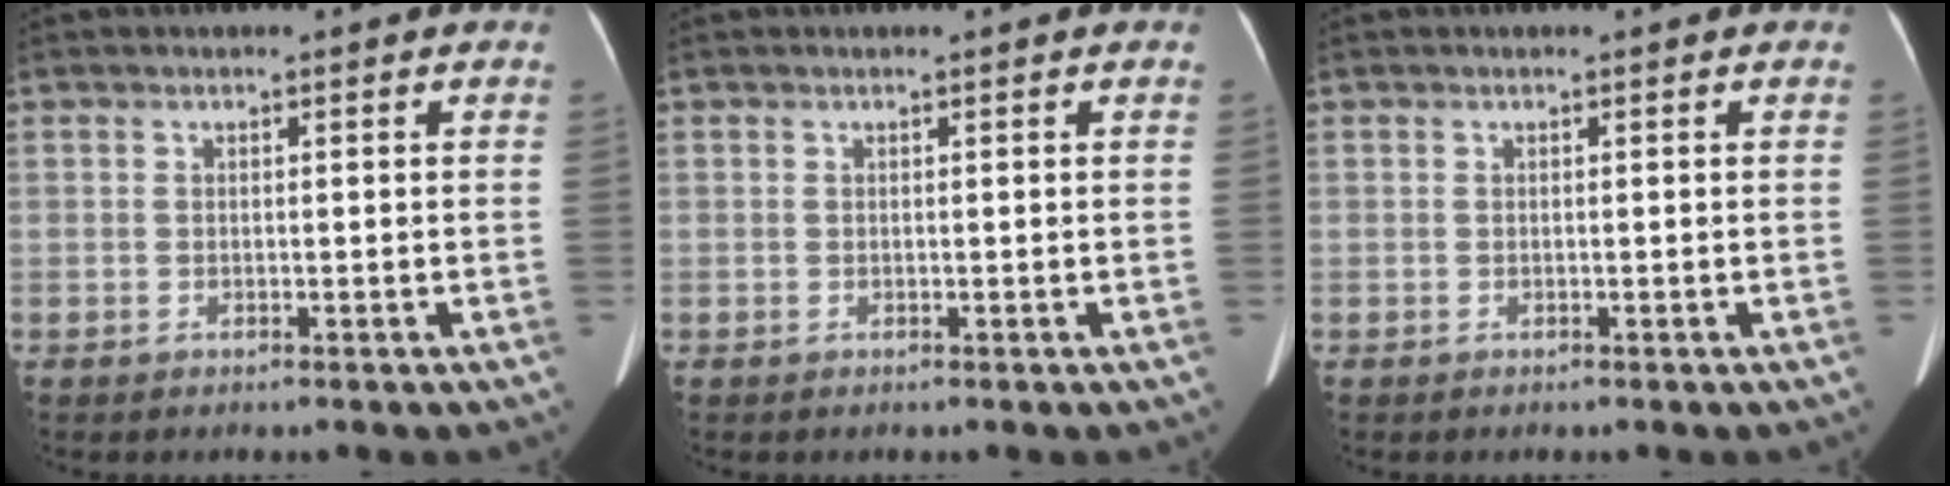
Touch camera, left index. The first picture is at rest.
{"total": 0.0}
{"total": 0.0}